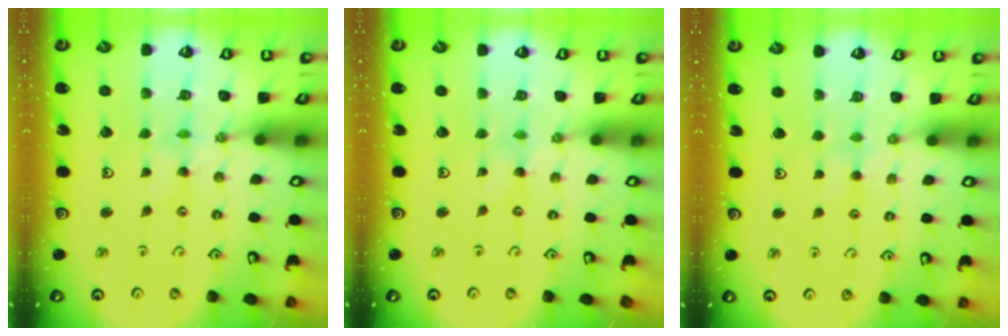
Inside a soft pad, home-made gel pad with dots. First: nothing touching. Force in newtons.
{"total": 0.0}
{"total": 2.8, "press": 2.8, "slide": 0.4}